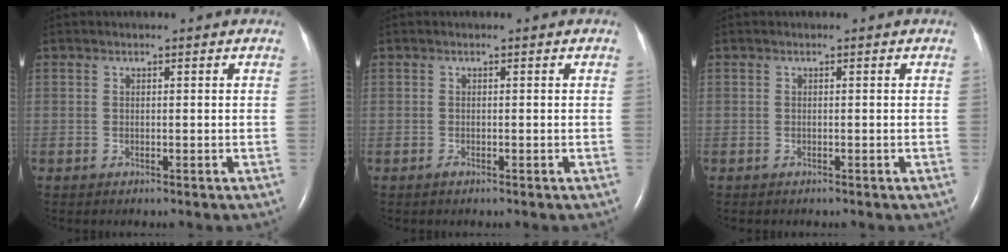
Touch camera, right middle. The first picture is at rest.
{"total": 0.0}
{"total": 0.0}